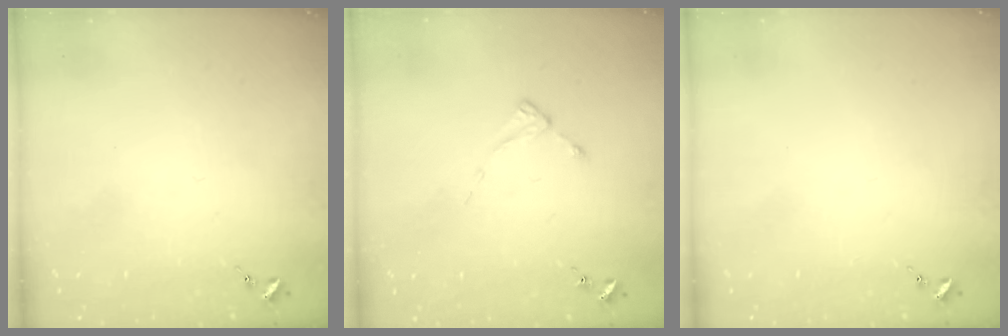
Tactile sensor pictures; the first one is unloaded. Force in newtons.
{"total": 2.0, "press": 2.0, "slide": 0.3}
{"total": 0.0}